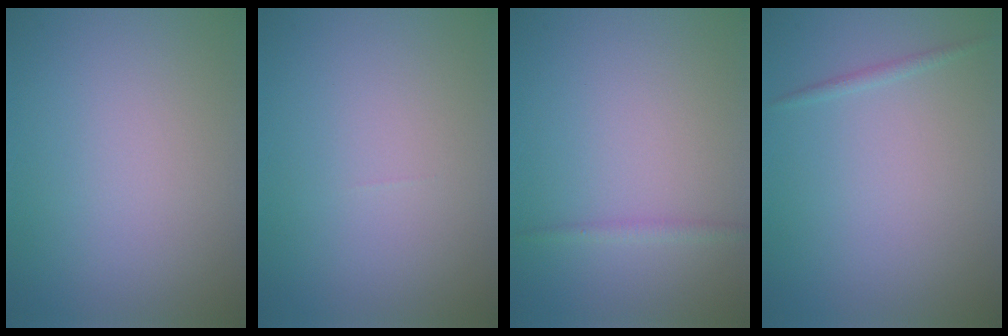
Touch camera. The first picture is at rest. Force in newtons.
{"total": 0.0}
{"total": 0.9, "press": 0.9, "slide": 0.1}
{"total": 0.7, "press": 0.7, "slide": 0.0}